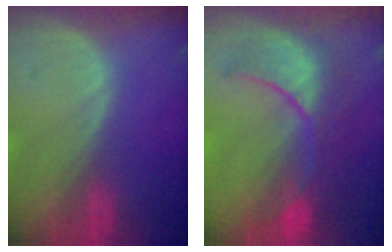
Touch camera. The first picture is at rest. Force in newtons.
{"total": 10.4, "press": 9.2, "slide": 5.0}